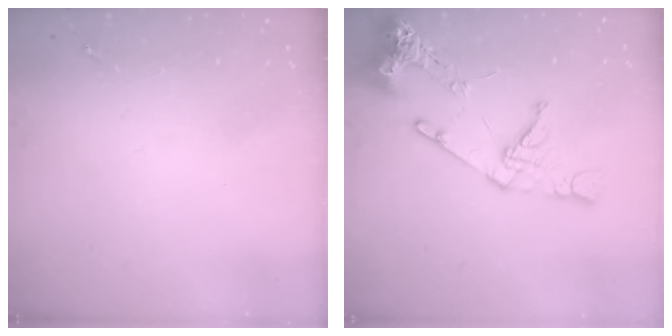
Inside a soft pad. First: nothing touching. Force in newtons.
{"total": 15.7, "press": 15.5, "slide": 1.9}